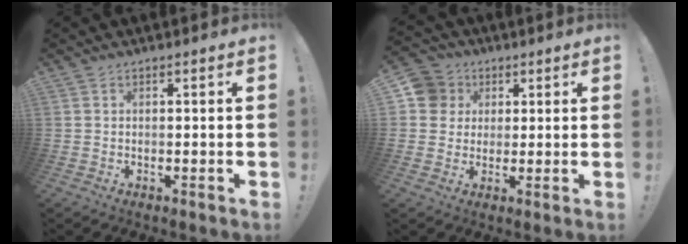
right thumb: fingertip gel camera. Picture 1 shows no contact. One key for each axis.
{"total": 8.3, "fx": 2.2, "fy": 7.7, "fz": 1.9, "tx": -0.021, "ty": -0.002, "tz": 0.047}